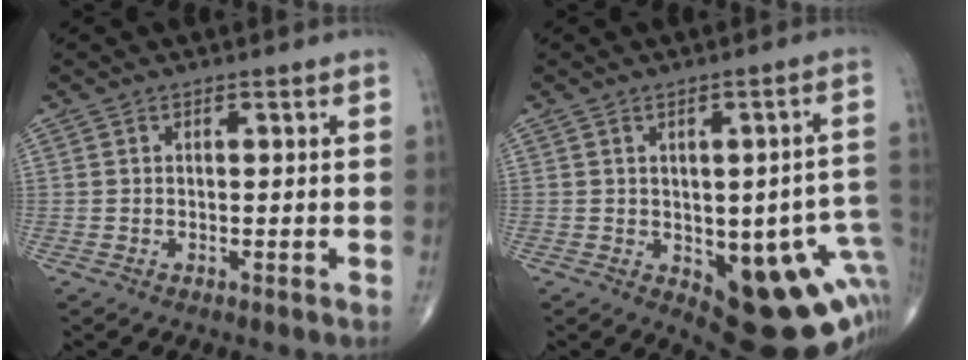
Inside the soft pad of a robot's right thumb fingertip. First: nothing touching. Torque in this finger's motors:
{"motor_torque": [1.72, 1.26, 1.00, -0.71, 0.23]}